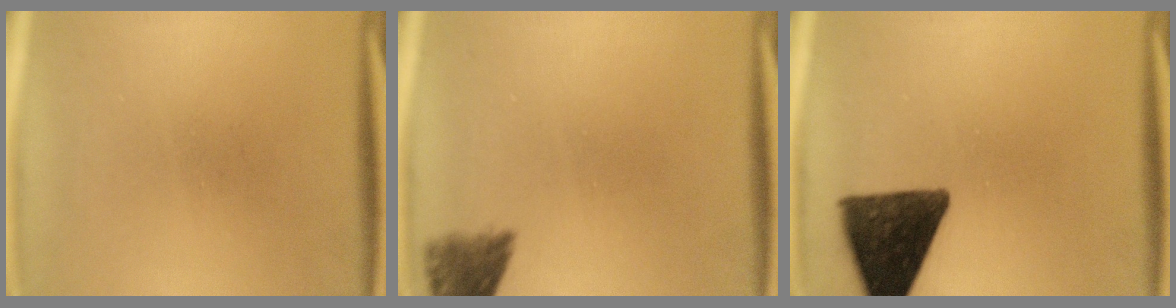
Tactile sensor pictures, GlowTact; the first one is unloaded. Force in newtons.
{"total": 4.6}
{"total": 13.0}